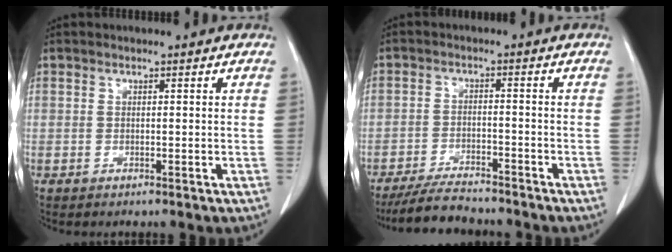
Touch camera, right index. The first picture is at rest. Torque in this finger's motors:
{"motor_torque": [-0.94, -0.16, -0.23, -0.14]}